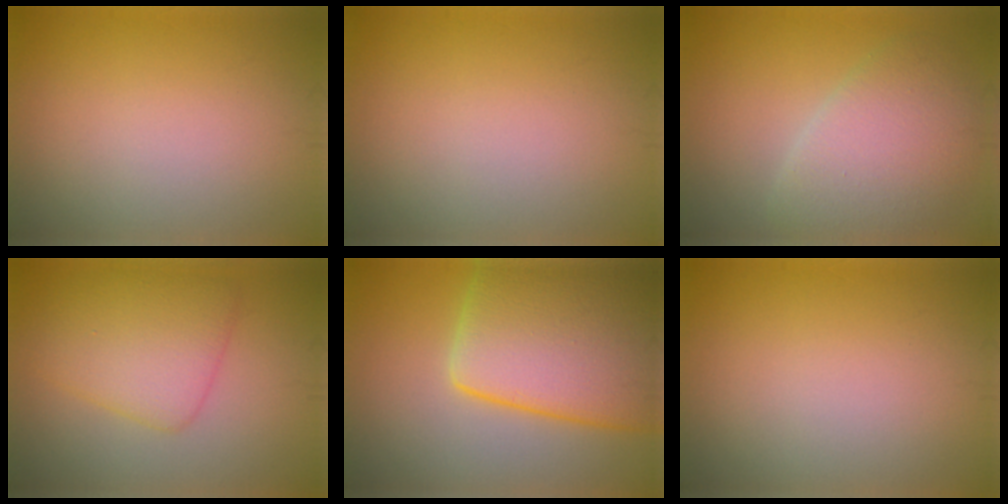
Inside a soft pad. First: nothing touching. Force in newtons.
{"total": 0.0}
{"total": 5.9, "press": 5.9, "slide": 0.2}
{"total": 5.4, "press": 5.4, "slide": 0.1}
{"total": 13.3, "press": 13.3, "slide": 0.6}
{"total": 0.0}